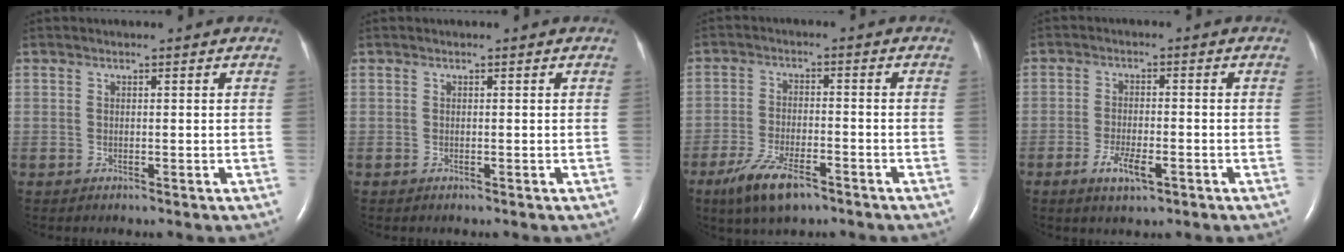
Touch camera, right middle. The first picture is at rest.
{"total": 0.0}
{"total": 7.9, "force": [-5.2, 2.3, 5.4], "torque": [-0.114, -0.011, -0.091]}
{"total": 4.6, "force": [-2.4, 1.4, 3.7], "torque": [-0.072, -0.002, -0.039]}